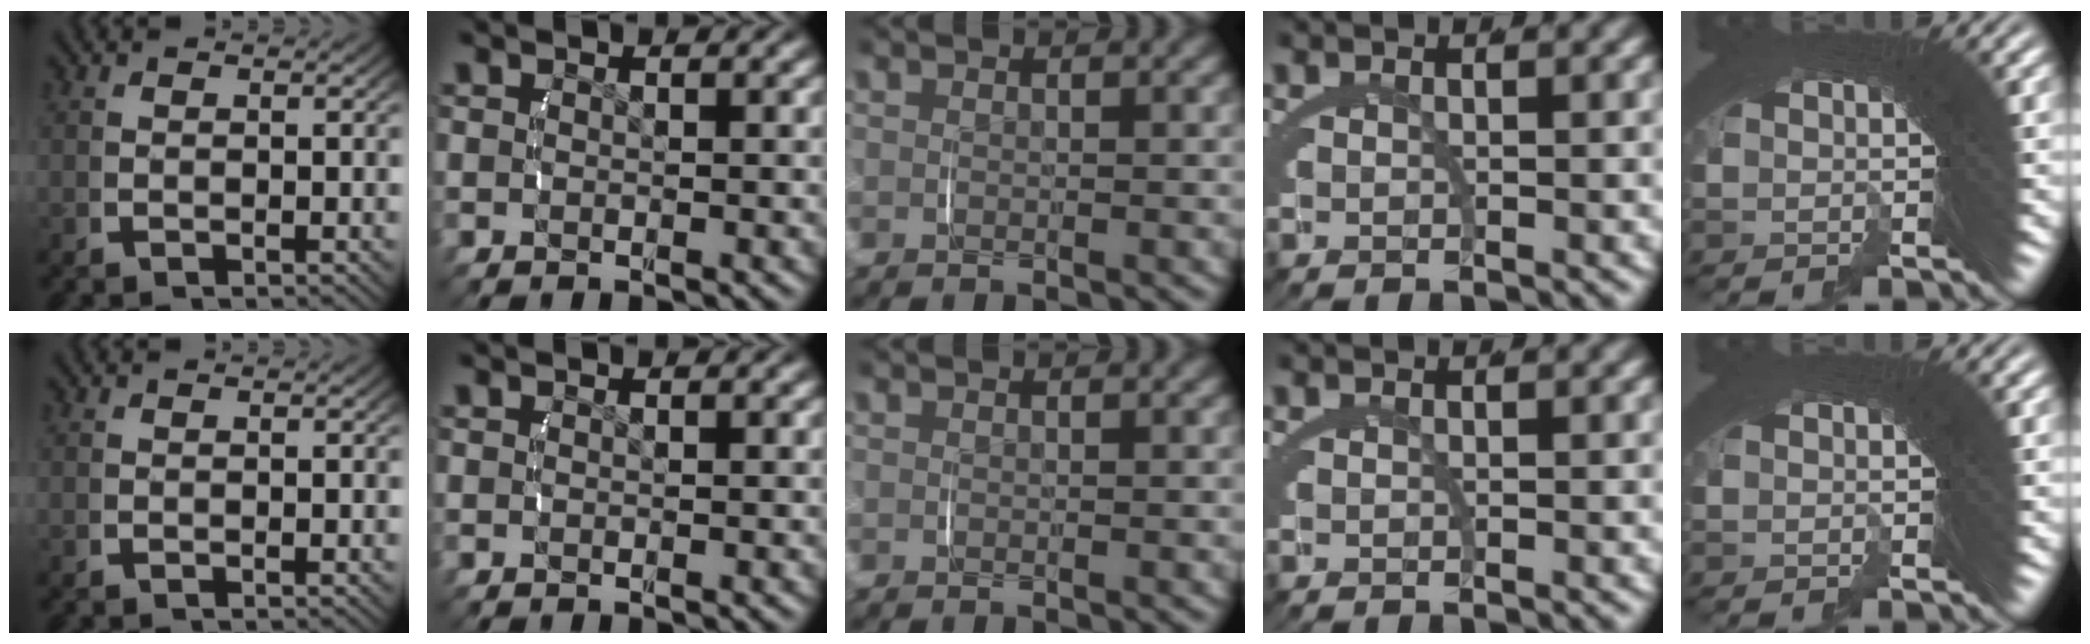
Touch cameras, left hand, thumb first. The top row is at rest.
{}